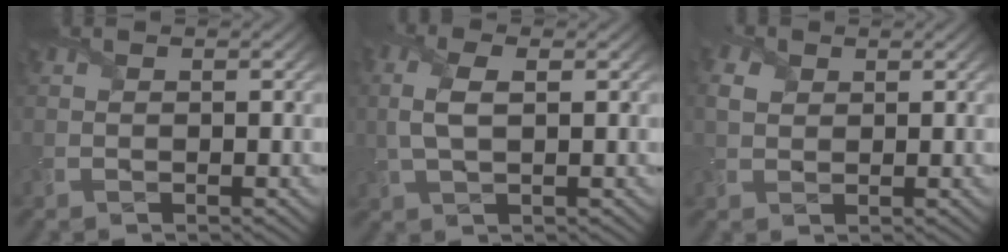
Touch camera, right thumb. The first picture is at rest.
{"total": 4.5, "force": [0.4, 2.0, 4.0], "torque": [-0.102, 0.007, 0.009]}
{"total": 2.6, "force": [0.9, 1.9, 1.5], "torque": [-0.045, 0.005, 0.017]}